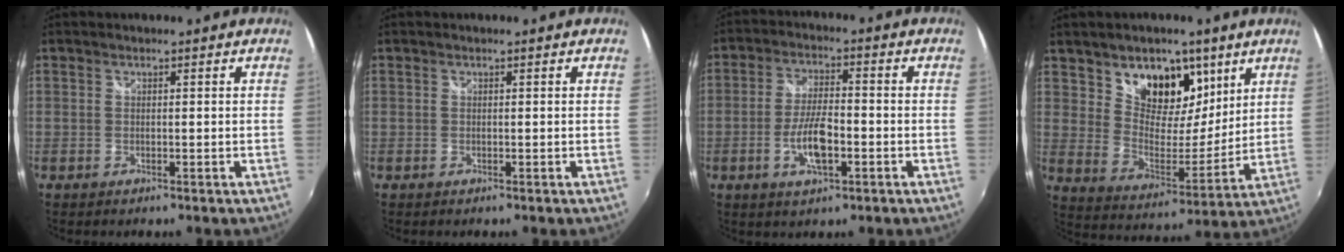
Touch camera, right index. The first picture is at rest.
{"total": 0.0}
{"total": 8.0, "force": [-2.6, 2.8, 7.0], "torque": [-0.140, -0.002, -0.047]}
{"total": 14.7, "force": [8.3, 9.5, 7.7], "torque": [-0.126, 0.002, 0.145]}